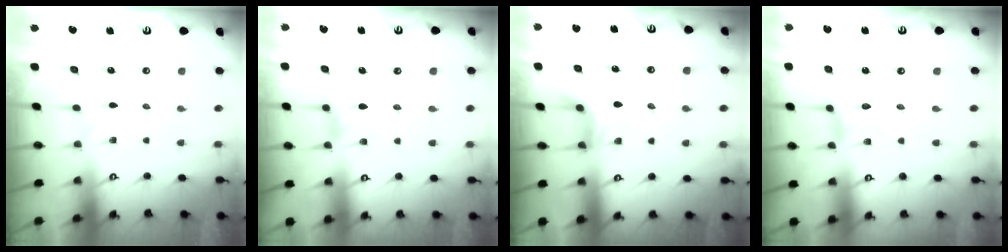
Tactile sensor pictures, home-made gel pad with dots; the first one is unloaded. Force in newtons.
{"total": 2.6, "press": 2.5, "slide": 0.5}
{"total": 4.0, "press": 4.0, "slide": 0.4}
{"total": 0.0}